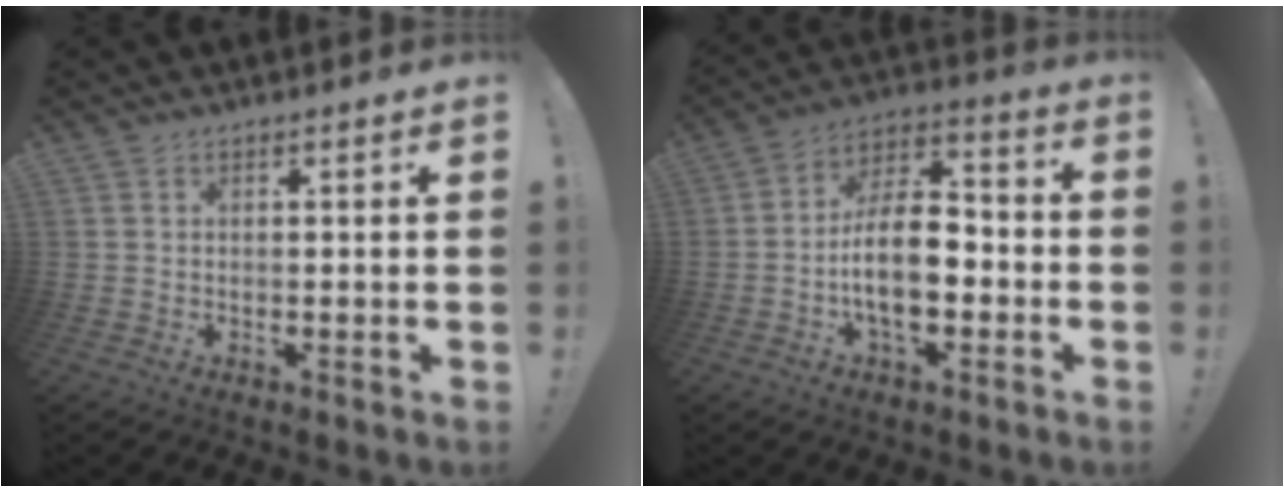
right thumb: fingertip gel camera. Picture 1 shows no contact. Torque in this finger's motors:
{"motor_torque": [2.20, 2.81, 1.41, -1.32, 0.33]}